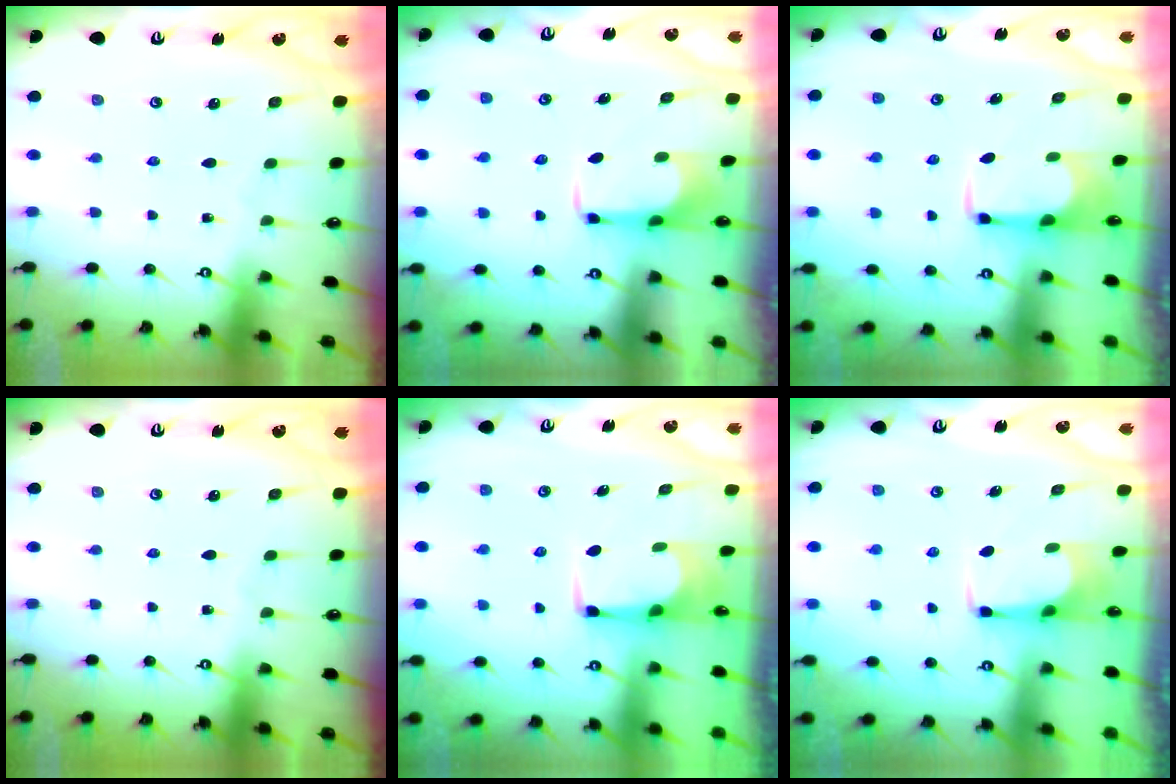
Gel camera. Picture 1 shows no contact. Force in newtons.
{"total": 2.1, "press": 2.1, "slide": 0.5}
{"total": 1.6, "press": 1.5, "slide": 0.7}
{"total": 0.0}
{"total": 2.1, "press": 2.1, "slide": 0.2}
{"total": 2.3, "press": 2.3, "slide": 0.4}